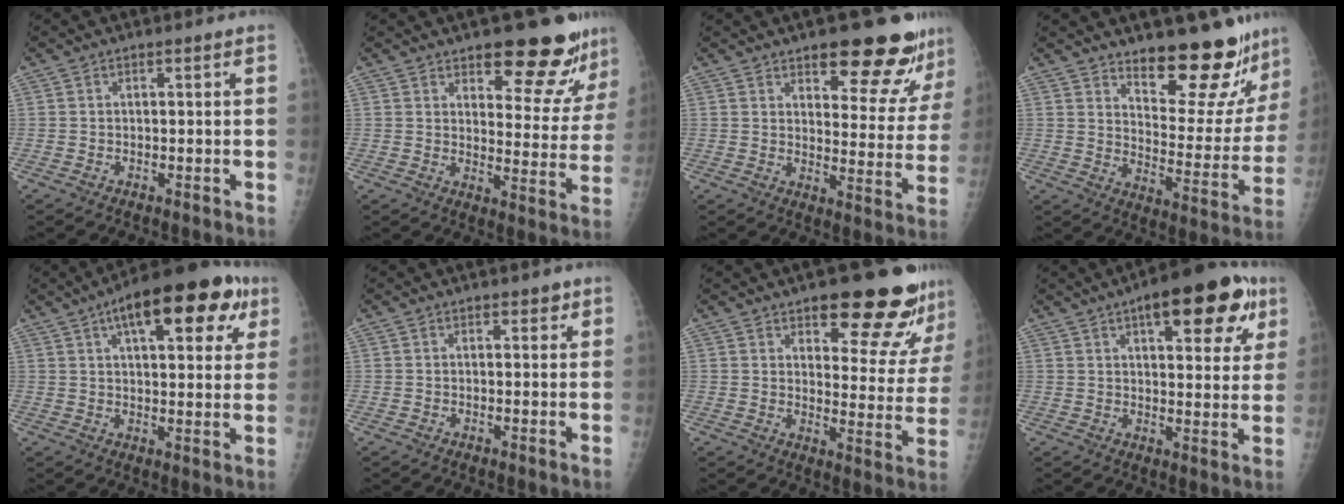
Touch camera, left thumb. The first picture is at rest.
{"total": 15.2, "force": [11.9, 5.1, 8.0], "torque": [-0.053, -0.088, 0.149]}
{"total": 15.9, "force": [12.0, 5.2, 9.0], "torque": [-0.068, -0.082, 0.152]}
{"total": 18.2, "force": [15.4, 5.2, 8.2], "torque": [-0.061, -0.134, 0.210]}
{"total": 18.9, "force": [8.9, 7.7, 14.8], "torque": [-0.182, 0.002, 0.122]}
{"total": 1.7, "force": [1.1, 0.9, 0.8], "torque": [0.005, -0.004, 0.011]}
{"total": 18.0, "force": [13.5, 5.9, 10.4], "torque": [-0.085, -0.088, 0.170]}
{"total": 17.6, "force": [8.7, 7.0, 13.6], "torque": [-0.145, -0.012, 0.114]}